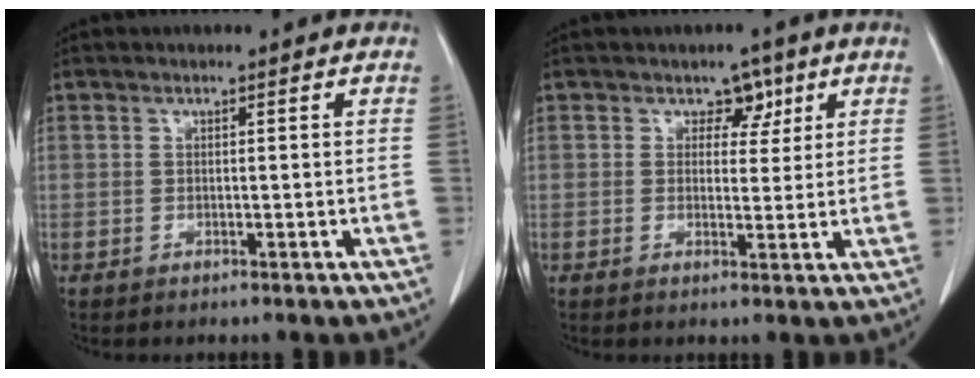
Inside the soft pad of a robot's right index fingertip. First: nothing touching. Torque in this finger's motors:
{"motor_torque": [-0.01, -0.01, -0.03, -0.01]}